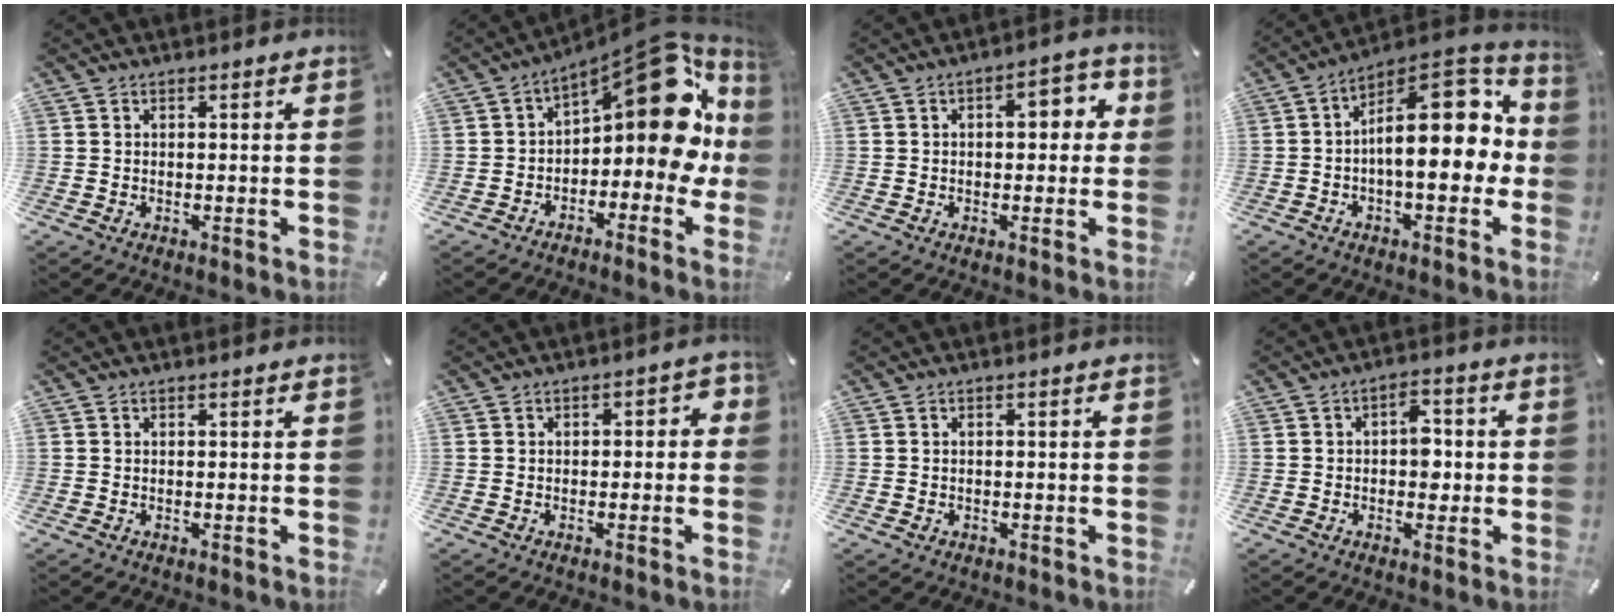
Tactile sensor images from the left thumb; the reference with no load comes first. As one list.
[{"total": 19.0, "force": [6.8, 9.3, 15.0], "torque": [-0.186, -0.061, 0.115]}, {"total": 6.3, "force": [0.7, 3.7, 5.1], "torque": [-0.061, 0.003, 0.000]}, {"total": 18.5, "force": [1.9, 9.3, 15.9], "torque": [-0.212, -0.022, 0.037]}, {"total": 0.0}, {"total": 2.5, "force": [-1.2, 1.5, 1.5], "torque": [-0.026, 0.013, -0.026]}, {"total": 0.8, "force": [-0.3, 0.6, 0.2], "torque": [-0.004, 0.003, -0.008]}, {"total": 5.4, "force": [-0.1, 3.6, 4.0], "torque": [-0.038, -0.001, -0.013]}]